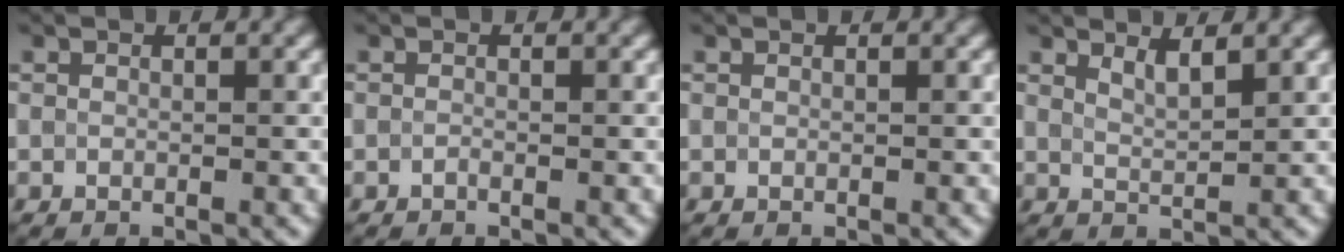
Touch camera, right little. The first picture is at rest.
{"total": 0.0}
{"total": 0.0}
{"total": 2.0, "force": [1.5, 0.6, 1.2], "torque": [-0.016, -0.002, 0.027]}